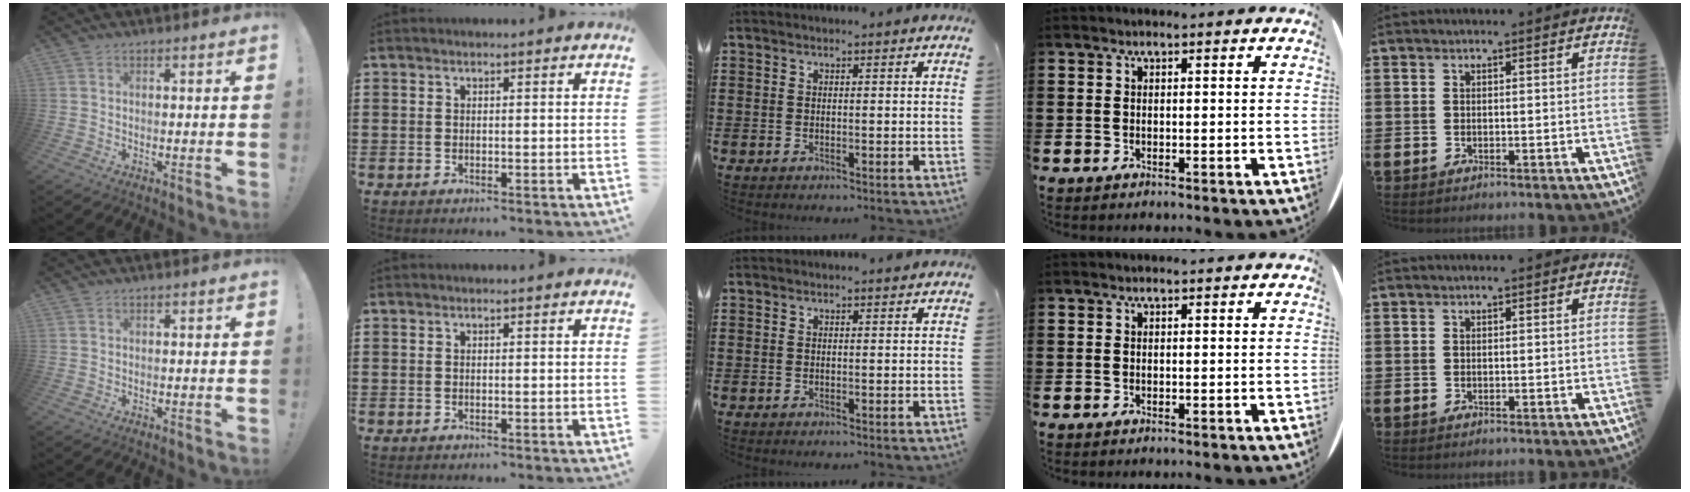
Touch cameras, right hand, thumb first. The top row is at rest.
{}